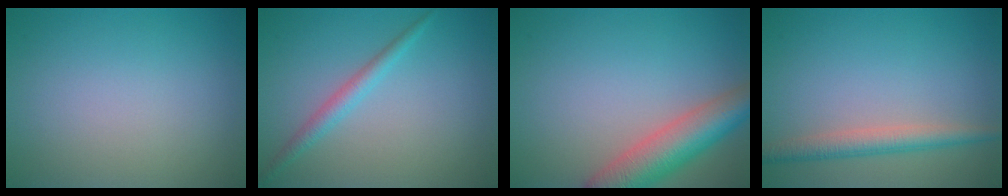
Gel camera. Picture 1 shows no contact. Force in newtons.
{"total": 1.9, "press": 1.9, "slide": 0.0}
{"total": 6.5, "press": 6.4, "slide": 0.6}
{"total": 3.0, "press": 3.0, "slide": 0.1}